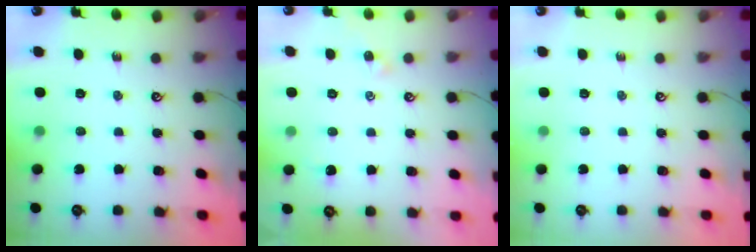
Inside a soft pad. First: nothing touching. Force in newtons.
{"total": 0.9, "press": 0.8, "slide": 0.5}
{"total": 0.0}